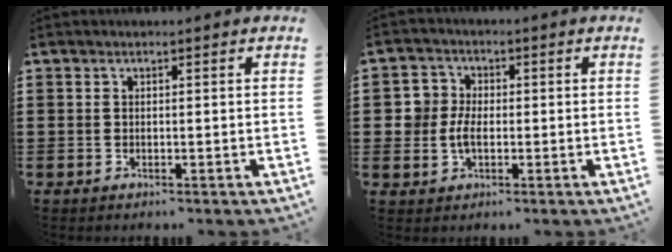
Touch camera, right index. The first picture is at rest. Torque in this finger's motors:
{"motor_torque": [0.76, -0.06, 0.28, 0.07]}